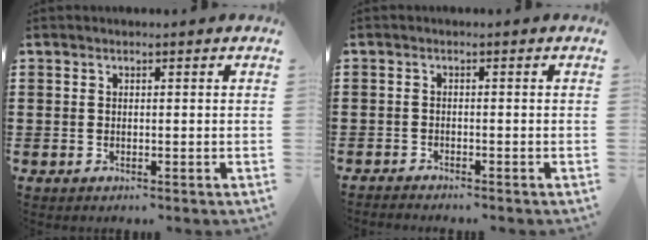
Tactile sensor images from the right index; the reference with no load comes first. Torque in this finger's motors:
{"motor_torque": [-1.84, 0.30, -0.46, -0.21]}